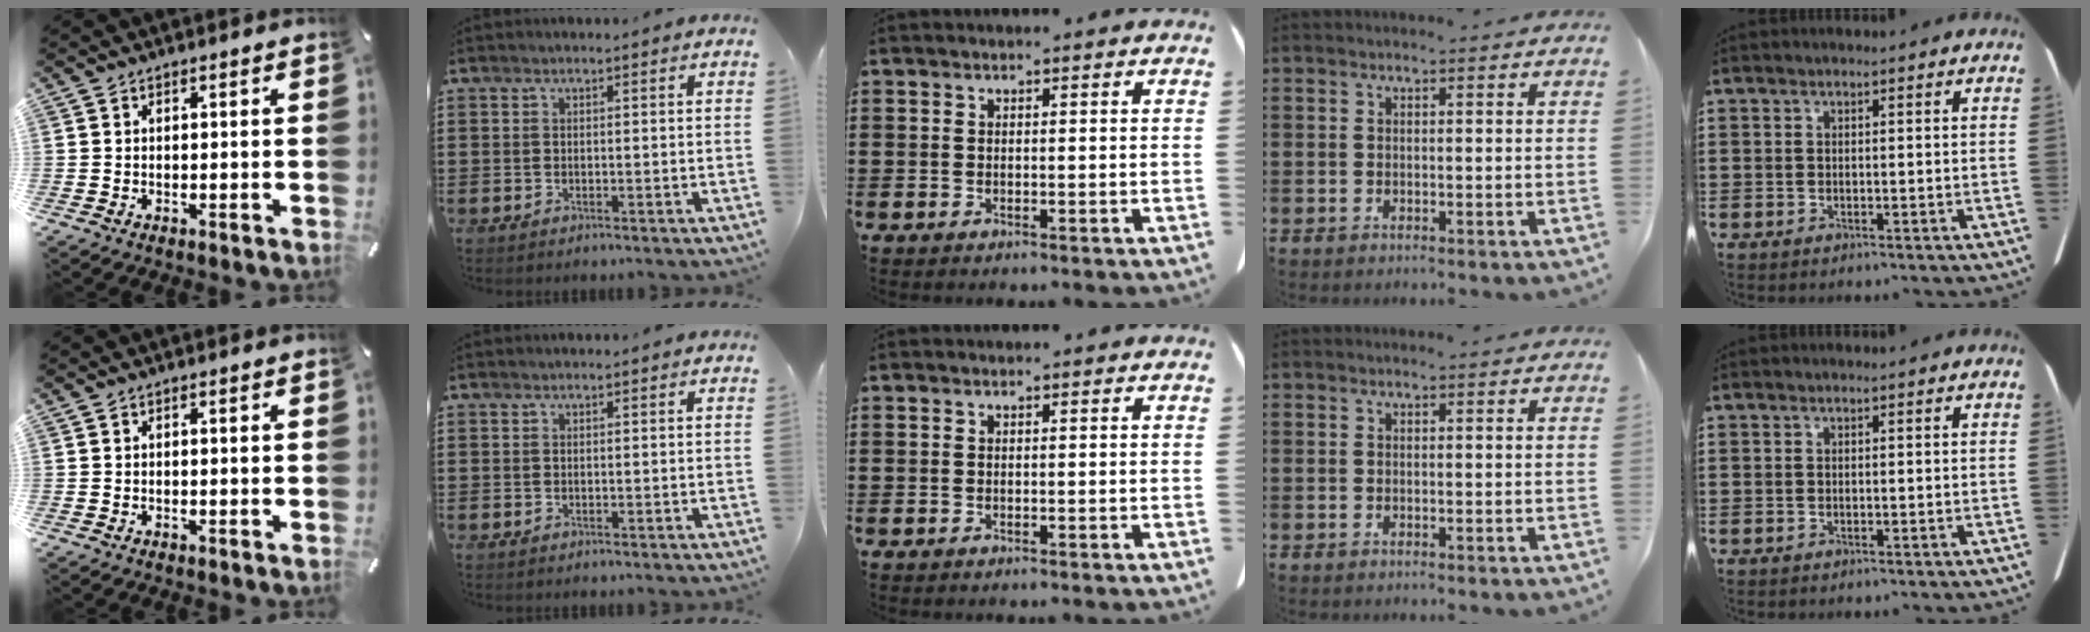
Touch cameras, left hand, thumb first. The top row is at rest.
{}